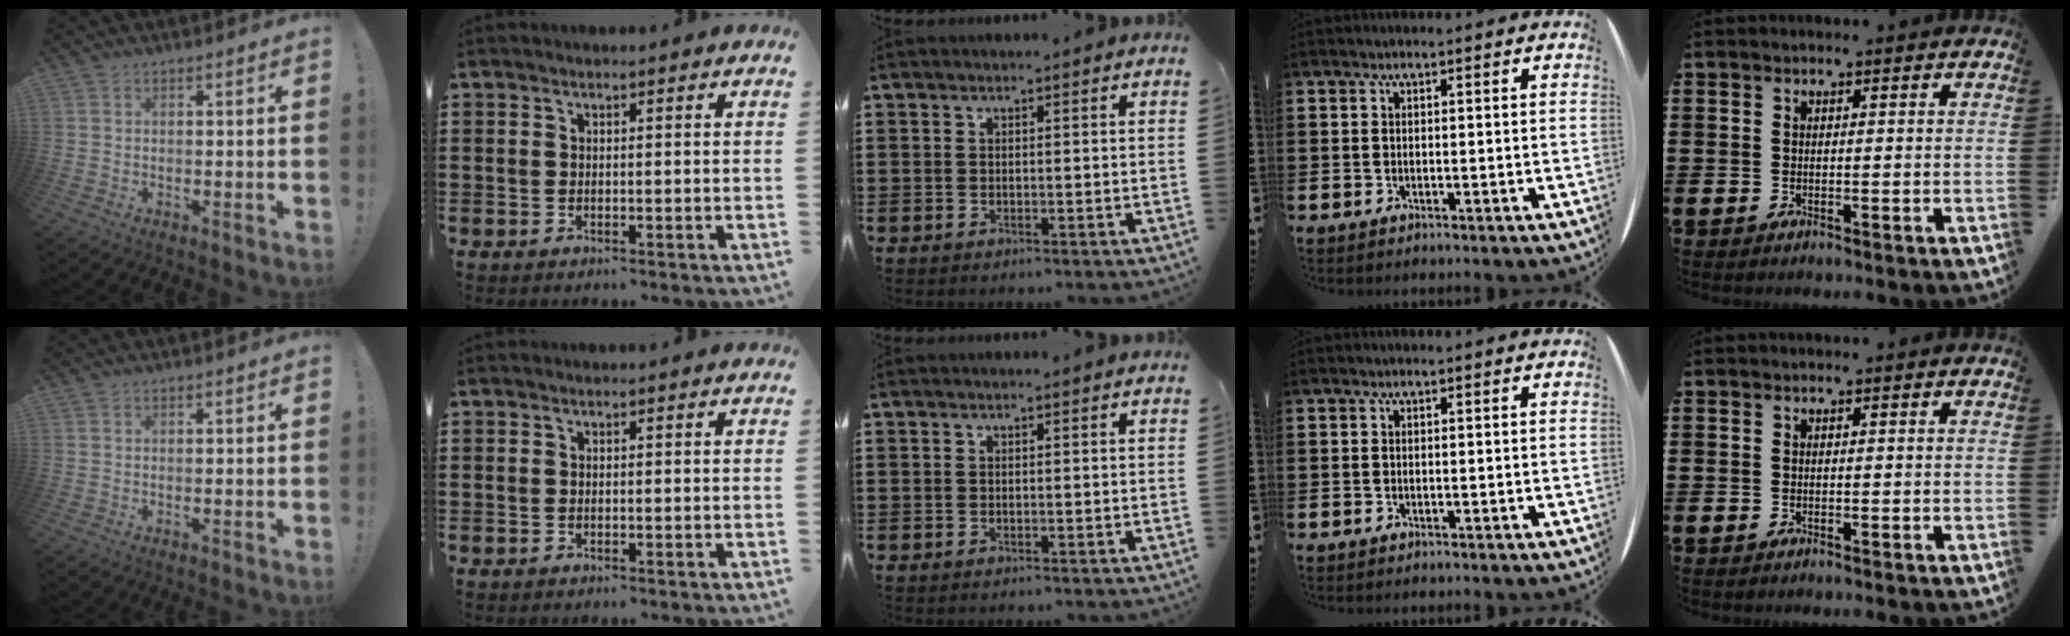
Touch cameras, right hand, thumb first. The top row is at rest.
{}